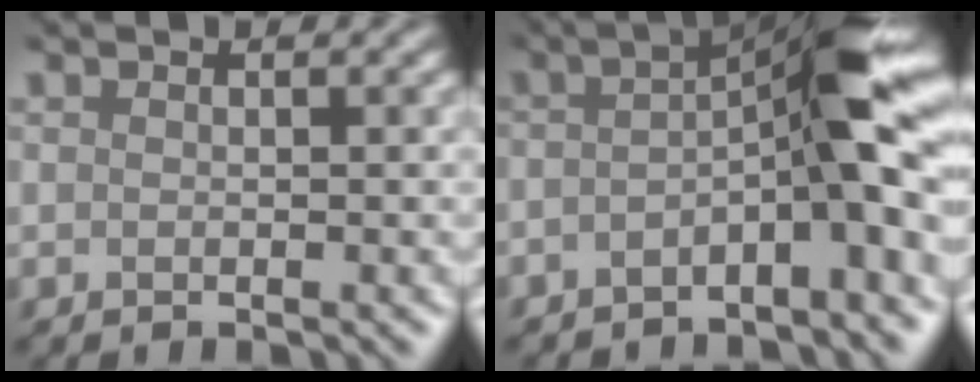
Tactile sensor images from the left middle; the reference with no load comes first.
{"total": 8.0, "force": [-2.0, 1.1, 7.6], "torque": [-0.112, 0.019, -0.043]}